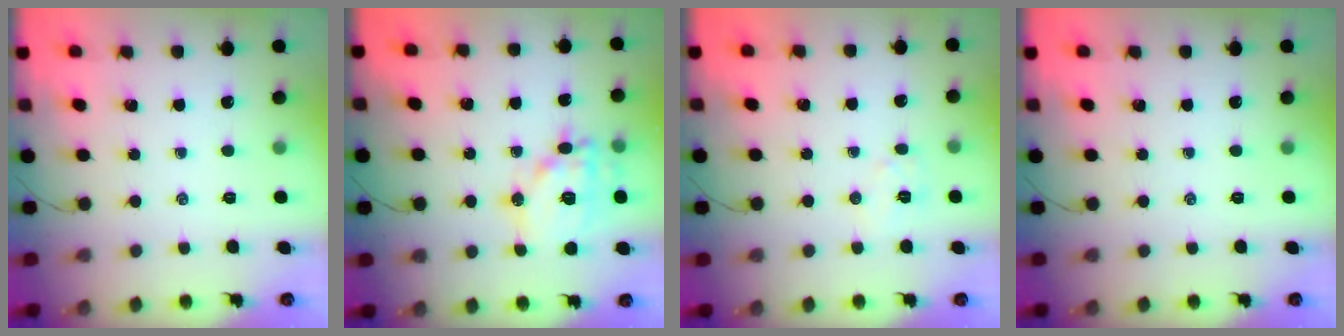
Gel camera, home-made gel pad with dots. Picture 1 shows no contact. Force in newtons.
{"total": 15.4, "press": 15.3, "slide": 1.7}
{"total": 5.5, "press": 5.5, "slide": 0.9}
{"total": 0.0}